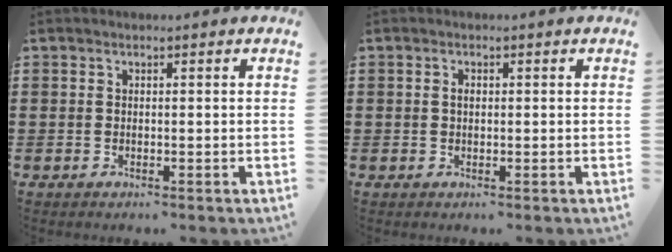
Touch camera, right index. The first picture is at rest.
{"total": 1.0, "force": [0.1, 0.5, 0.8], "torque": [-0.017, 0.002, 0.002]}